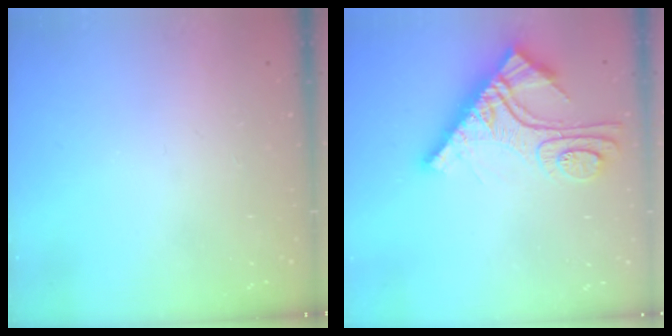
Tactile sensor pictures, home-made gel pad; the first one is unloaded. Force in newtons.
{"total": 13.9, "press": 13.8, "slide": 1.4}